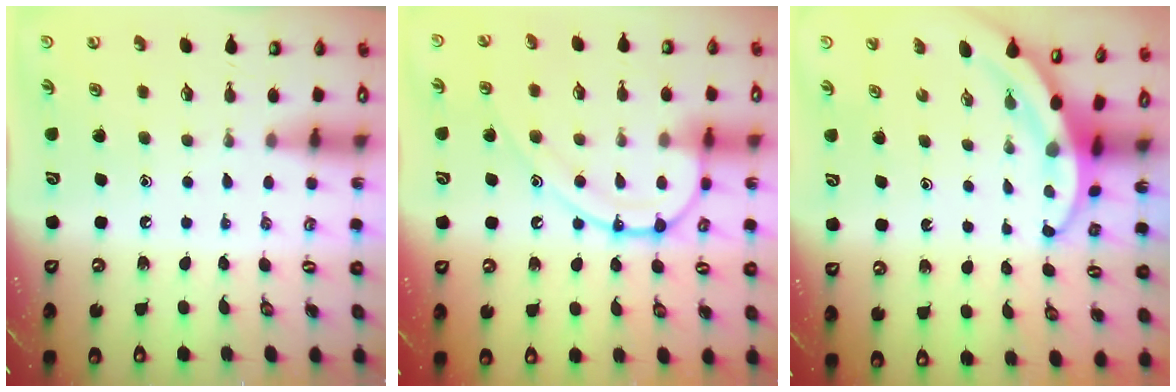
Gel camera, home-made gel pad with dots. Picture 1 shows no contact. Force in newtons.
{"total": 13.1, "press": 13.0, "slide": 1.4}
{"total": 3.6, "press": 3.6, "slide": 0.1}